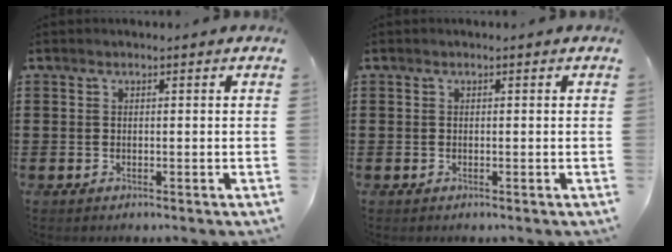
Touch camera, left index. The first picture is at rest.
{"total": 0.0}